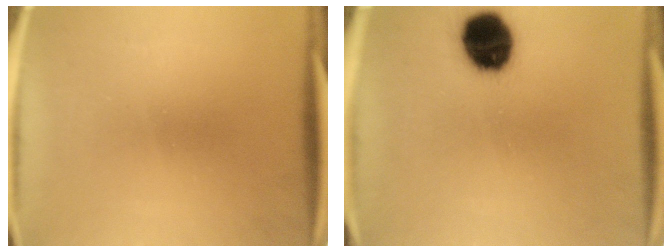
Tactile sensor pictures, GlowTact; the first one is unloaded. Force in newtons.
{"total": 13.3}